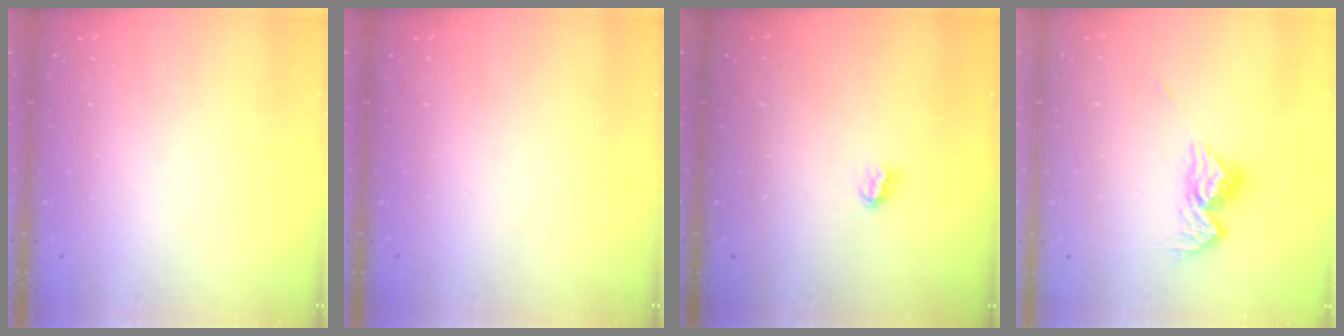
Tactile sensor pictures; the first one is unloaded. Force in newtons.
{"total": 0.0}
{"total": 2.8, "press": 2.8, "slide": 0.5}
{"total": 10.7, "press": 10.6, "slide": 0.9}